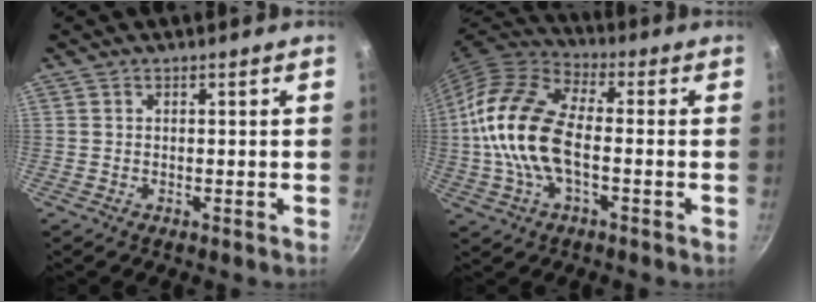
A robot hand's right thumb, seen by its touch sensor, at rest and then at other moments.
{"total": 17.1, "force": [-1.5, 8.9, 14.5], "torque": [-0.274, 0.032, -0.045]}